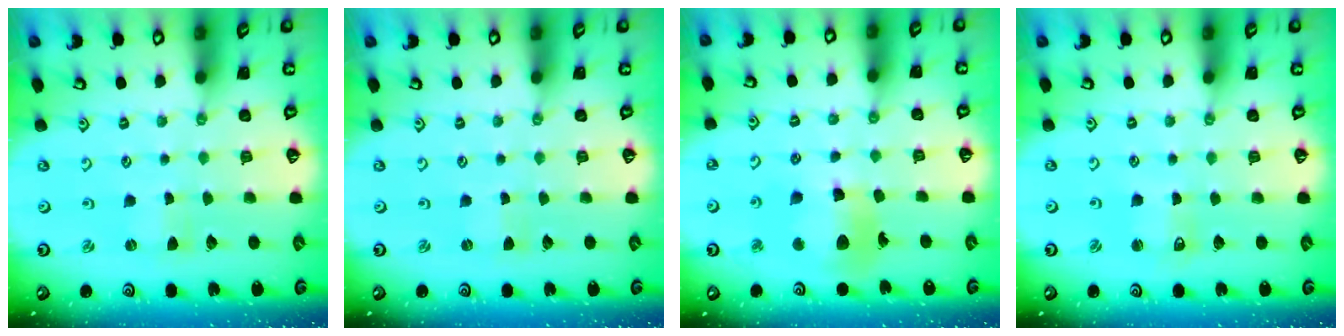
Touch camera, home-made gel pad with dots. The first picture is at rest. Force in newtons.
{"total": 0.0}
{"total": 12.5, "press": 12.4, "slide": 1.5}
{"total": 2.3, "press": 2.3, "slide": 0.3}